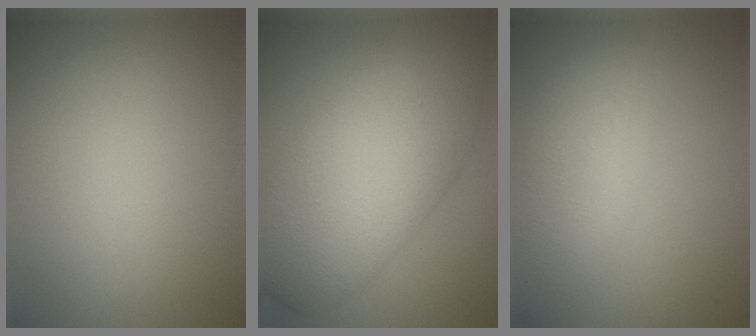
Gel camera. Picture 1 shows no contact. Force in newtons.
{"total": 10.7, "press": 10.7, "slide": 0.2}
{"total": 6.1, "press": 6.1, "slide": 0.5}